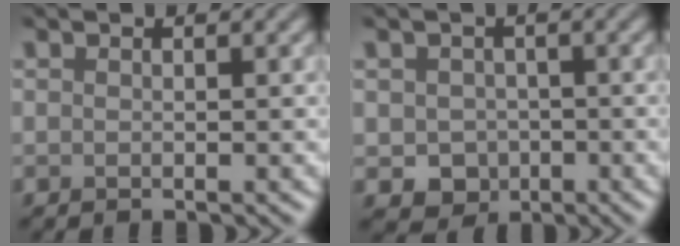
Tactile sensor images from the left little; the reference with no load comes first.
{"total": 2.9, "force": [-0.6, 2.6, 1.1], "torque": [-0.017, -0.008, -0.007]}